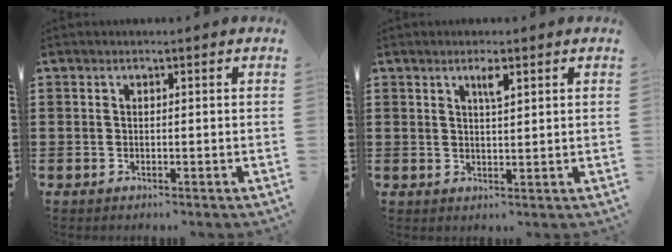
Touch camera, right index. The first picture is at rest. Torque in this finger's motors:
{"motor_torque": [0.15, -0.07, 0.06, 0.05]}